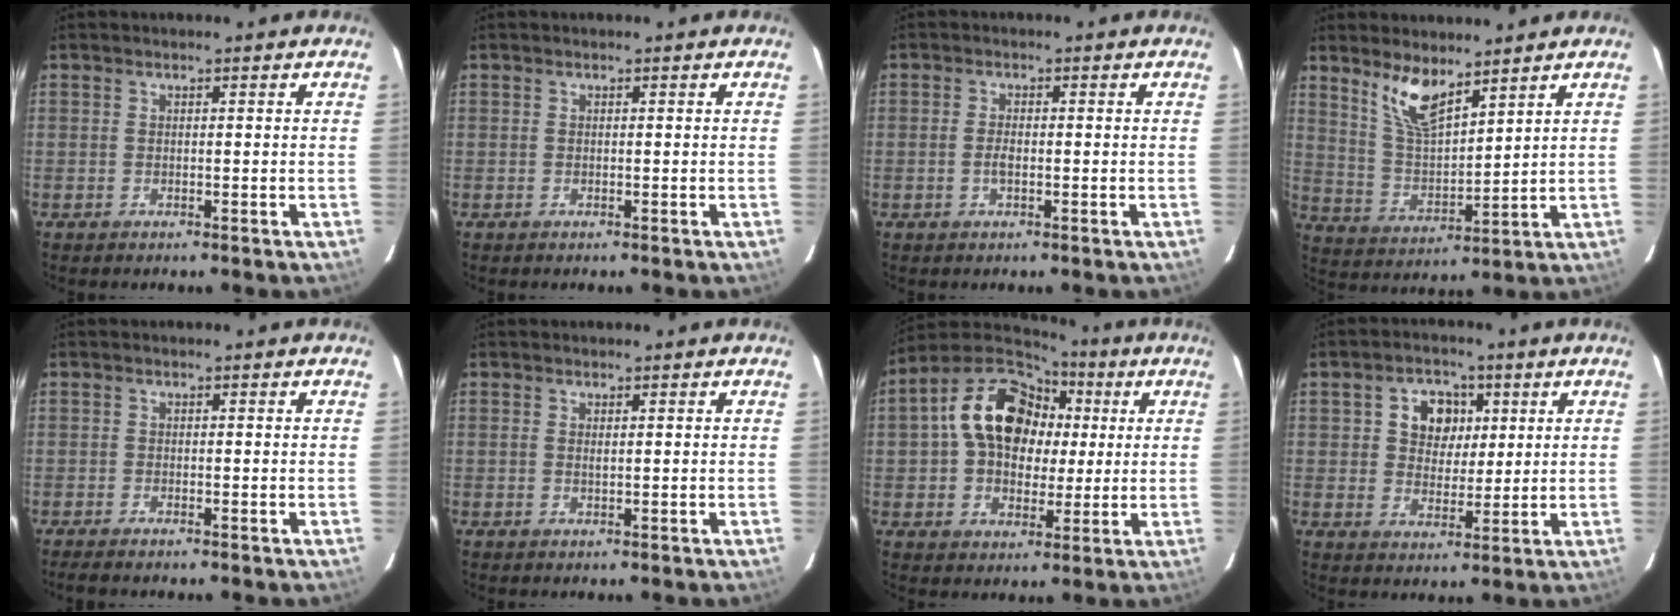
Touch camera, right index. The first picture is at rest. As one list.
[{"total": 0.0}, {"total": 2.1, "force": [-0.5, 0.9, 1.8], "torque": [-0.037, 0.000, -0.010]}, {"total": 9.2, "force": [6.6, 2.8, 5.7], "torque": [-0.109, -0.003, 0.139]}, {"total": 2.5, "force": [-2.2, 0.3, 1.1], "torque": [-0.029, -0.011, -0.038]}, {"total": 0.7, "force": [0.3, 0.2, 0.7], "torque": [-0.014, 0.001, 0.004]}, {"total": 16.9, "force": [3.5, 12.6, 10.6], "torque": [-0.216, 0.049, 0.062]}, {"total": 7.4, "force": [2.2, 6.1, 3.6], "torque": [-0.066, 0.015, 0.039]}]